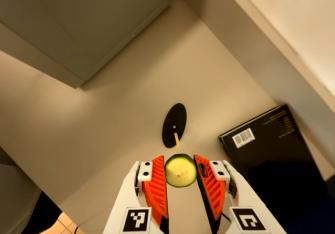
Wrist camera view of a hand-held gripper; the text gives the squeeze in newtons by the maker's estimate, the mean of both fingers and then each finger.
{"total": 6.9, "left": 6.8, "right": 7.0}